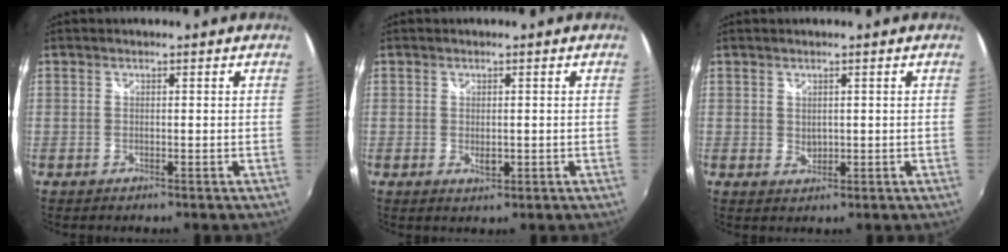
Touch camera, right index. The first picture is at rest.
{"total": 1.9, "force": [-0.2, 1.2, 1.5], "torque": [-0.024, -0.003, -0.003]}
{"total": 1.6, "force": [0.7, 1.2, 0.8], "torque": [-0.008, 0.000, 0.013]}